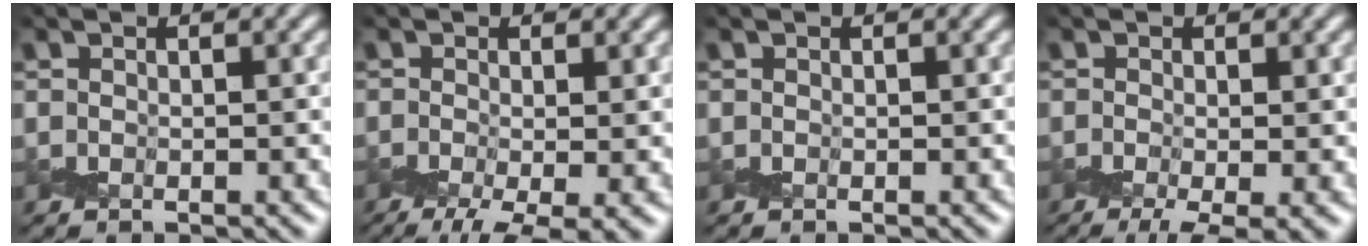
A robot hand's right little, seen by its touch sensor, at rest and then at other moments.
{"total": 6.4, "force": [-3.2, 2.2, 5.1], "torque": [-0.097, -0.014, -0.057]}
{"total": 0.0}
{"total": 4.9, "force": [-2.4, 1.5, 3.9], "torque": [-0.071, -0.008, -0.045]}